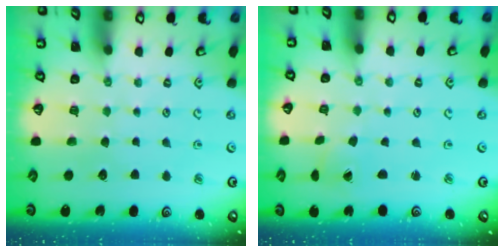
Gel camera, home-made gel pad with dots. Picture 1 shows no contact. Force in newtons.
{"total": 0.8, "press": 0.8, "slide": 0.1}